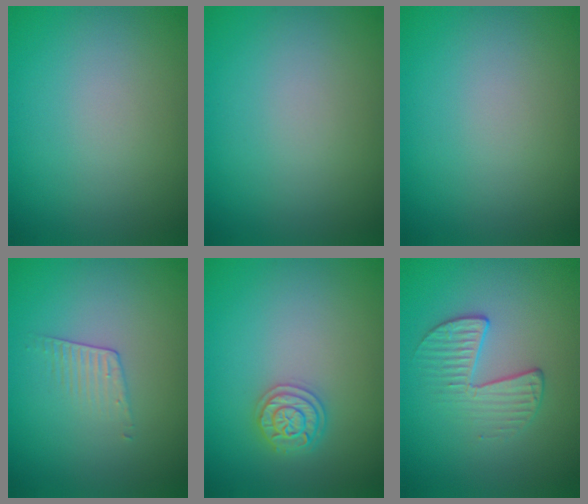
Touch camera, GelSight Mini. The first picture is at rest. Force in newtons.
{"total": 0.0}
{"total": 0.0}
{"total": 1.1, "press": 0.4, "slide": 1.1}
{"total": 2.4, "press": 2.4, "slide": 0.4}
{"total": 2.4, "press": 1.7, "slide": 1.8}